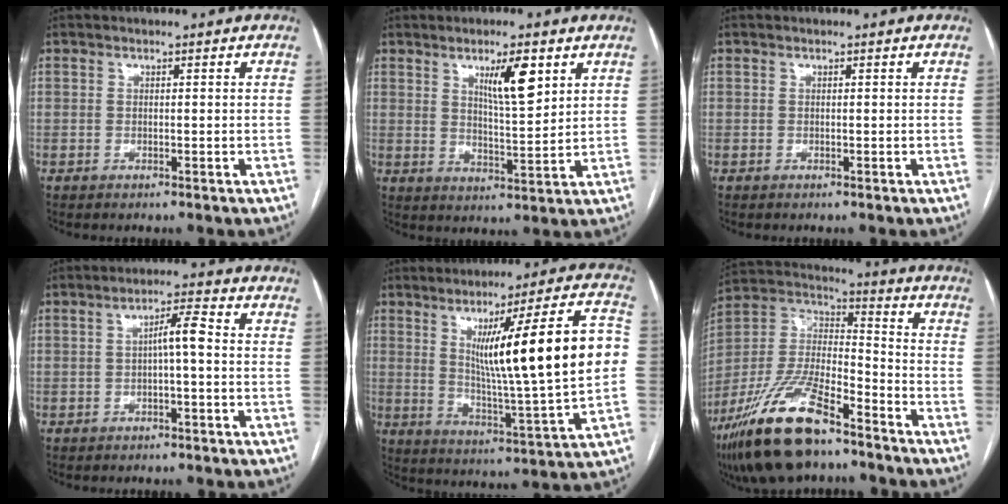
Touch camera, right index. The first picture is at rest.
{"total": 7.4, "force": [3.7, 1.3, 6.3], "torque": [-0.107, -0.006, 0.065]}
{"total": 0.0}
{"total": 3.9, "force": [-0.2, 0.4, 3.8], "torque": [-0.061, 0.013, -0.002]}
{"total": 20.5, "force": [2.9, 0.1, 20.2], "torque": [-0.298, 0.003, 0.038]}
{"total": 19.6, "force": [-13.6, 5.8, 12.9], "torque": [-0.289, -0.008, -0.252]}